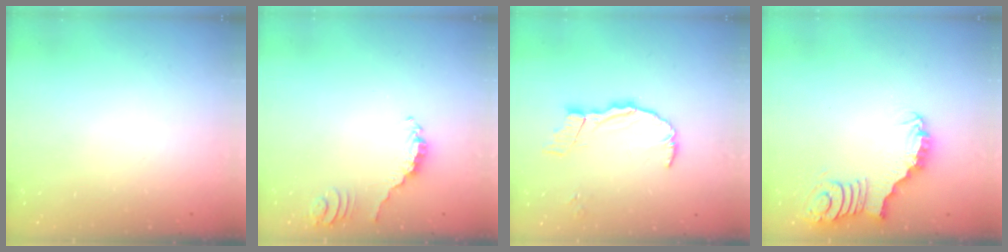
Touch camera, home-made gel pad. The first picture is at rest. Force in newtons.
{"total": 2.3, "press": 2.3, "slide": 0.2}
{"total": 8.9, "press": 8.9, "slide": 0.6}
{"total": 3.0, "press": 3.0, "slide": 0.0}